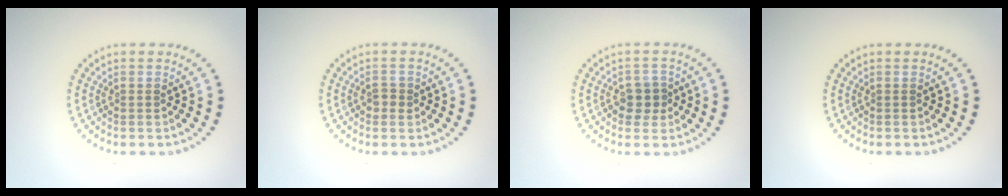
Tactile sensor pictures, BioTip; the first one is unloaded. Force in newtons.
{"total": 1.1, "press": 1.1, "slide": 0.3}
{"total": 1.8, "press": 1.7, "slide": 0.6}
{"total": 0.0}